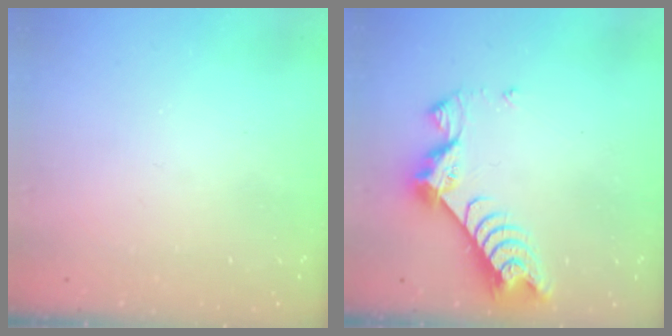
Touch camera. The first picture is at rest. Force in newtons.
{"total": 8.1, "press": 8.1, "slide": 0.8}